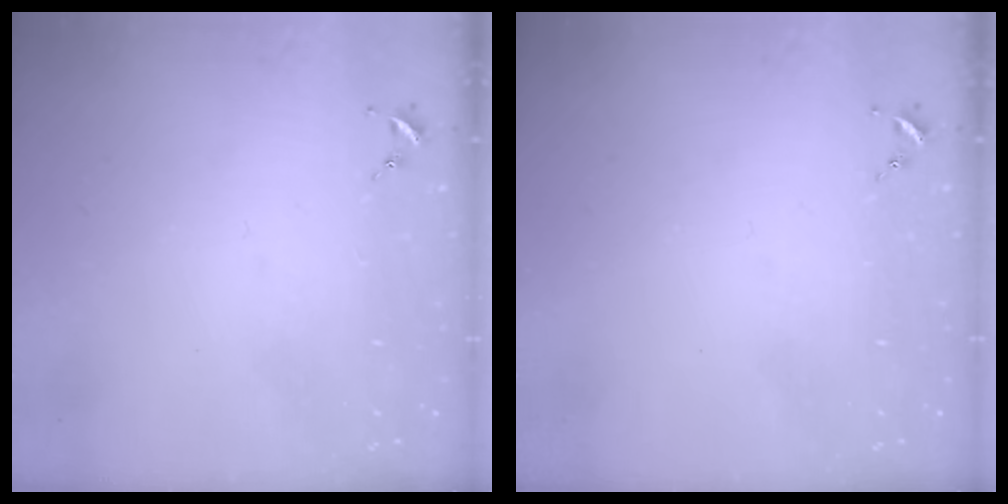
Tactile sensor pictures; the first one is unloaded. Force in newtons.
{"total": 0.0}